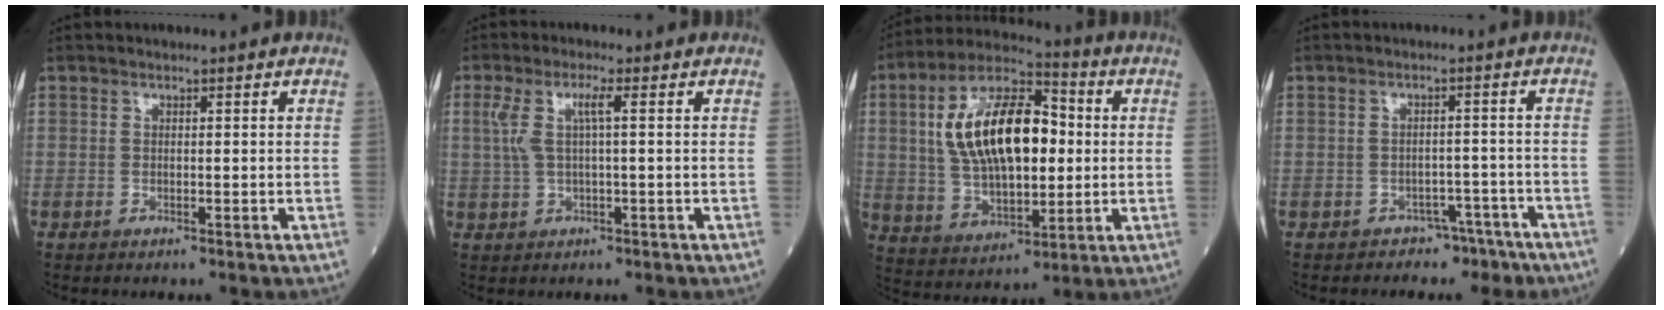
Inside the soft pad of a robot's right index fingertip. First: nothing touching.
{"total": 4.3, "force": [1.0, 0.5, 4.1], "torque": [-0.096, 0.018, 0.025]}
{"total": 17.8, "force": [2.3, 8.2, 15.6], "torque": [-0.299, 0.025, 0.042]}
{"total": 5.1, "force": [-3.8, 3.3, 0.0], "torque": [0.014, 0.024, -0.048]}